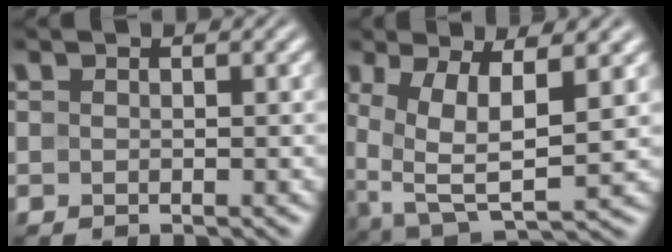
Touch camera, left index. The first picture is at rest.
{"total": 7.2, "force": [1.3, 2.8, 6.5], "torque": [-0.131, -0.005, 0.024]}